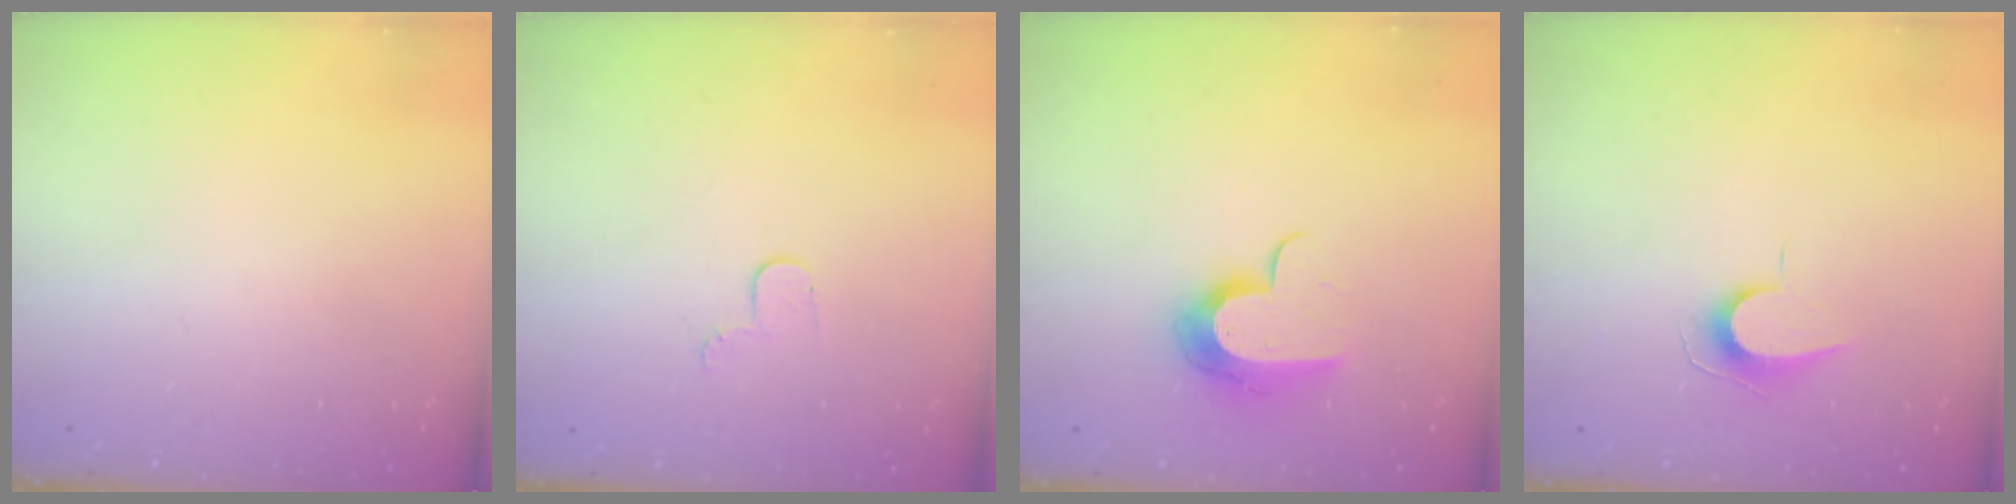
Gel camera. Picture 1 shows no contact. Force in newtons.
{"total": 4.0, "press": 3.9, "slide": 0.3}
{"total": 11.3, "press": 11.2, "slide": 0.7}
{"total": 7.0, "press": 7.0, "slide": 0.7}